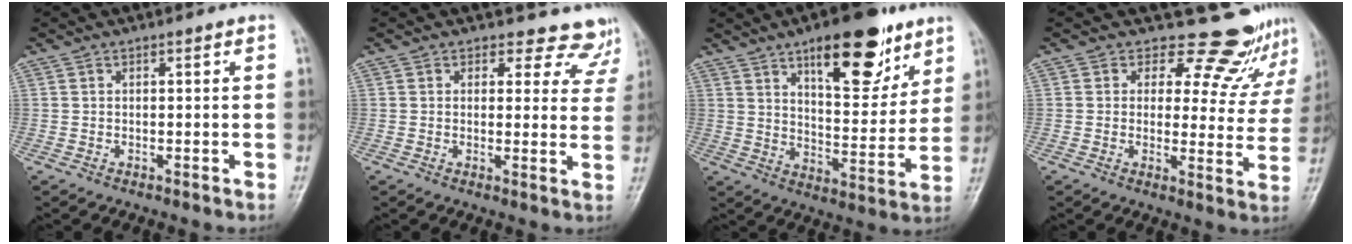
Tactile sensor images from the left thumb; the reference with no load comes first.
{"total": 8.7, "force": [7.6, 4.2, 0.1], "torque": [0.056, -0.042, 0.058]}
{"total": 17.8, "force": [10.6, 7.1, 12.4], "torque": [-0.132, -0.056, 0.163]}
{"total": 13.2, "force": [11.7, 5.7, 2.2], "torque": [0.029, -0.088, 0.119]}